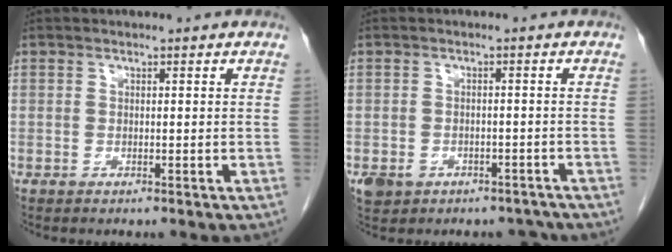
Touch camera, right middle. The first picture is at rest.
{"total": 6.2, "force": [-4.2, 4.4, 1.4], "torque": [-0.020, 0.014, -0.053]}